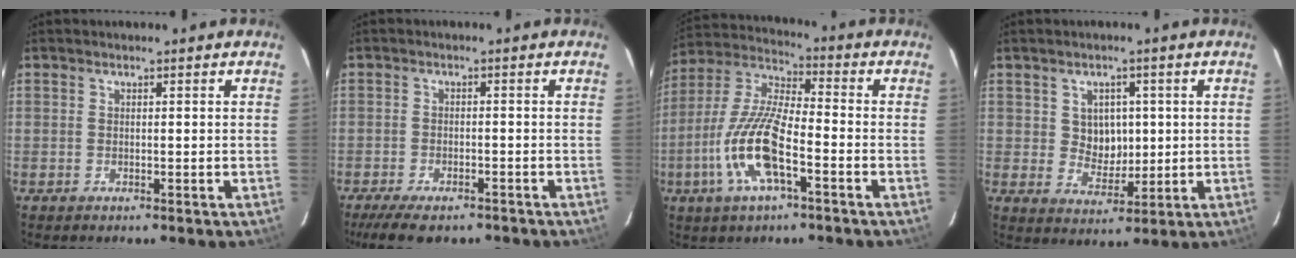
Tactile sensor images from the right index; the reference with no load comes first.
{"total": 9.3, "force": [-7.3, 3.2, 4.8], "torque": [-0.110, -0.021, -0.117]}
{"total": 14.5, "force": [-5.7, 4.1, 12.7], "torque": [-0.270, -0.006, -0.115]}
{"total": 5.8, "force": [1.0, 5.1, 2.6], "torque": [-0.042, 0.008, 0.025]}